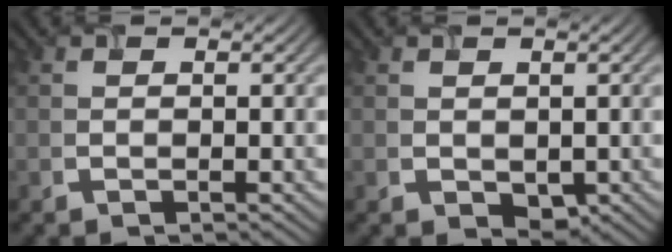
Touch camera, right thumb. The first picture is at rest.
{"total": 1.7, "force": [-0.1, 1.3, 1.2], "torque": [-0.022, -0.009, 0.006]}